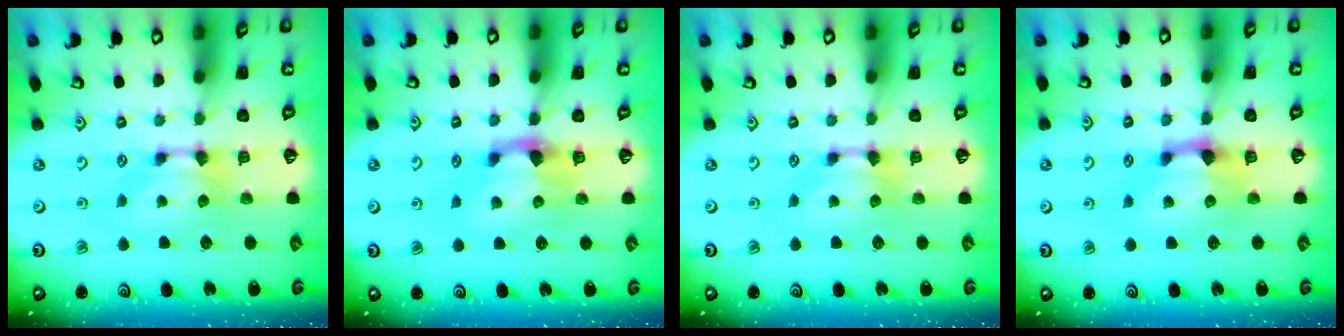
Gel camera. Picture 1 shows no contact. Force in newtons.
{"total": 1.9, "press": 1.4, "slide": 1.2}
{"total": 0.0}
{"total": 1.6, "press": 1.0, "slide": 1.3}